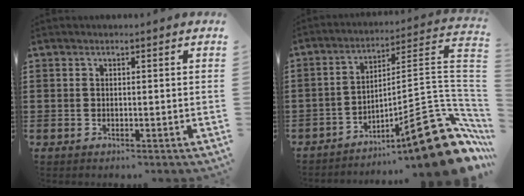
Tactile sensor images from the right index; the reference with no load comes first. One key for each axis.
{"total": 16.4, "fx": -9.6, "fy": 3.1, "fz": 13.0, "tx": -0.159, "ty": 0.017, "tz": -0.157}